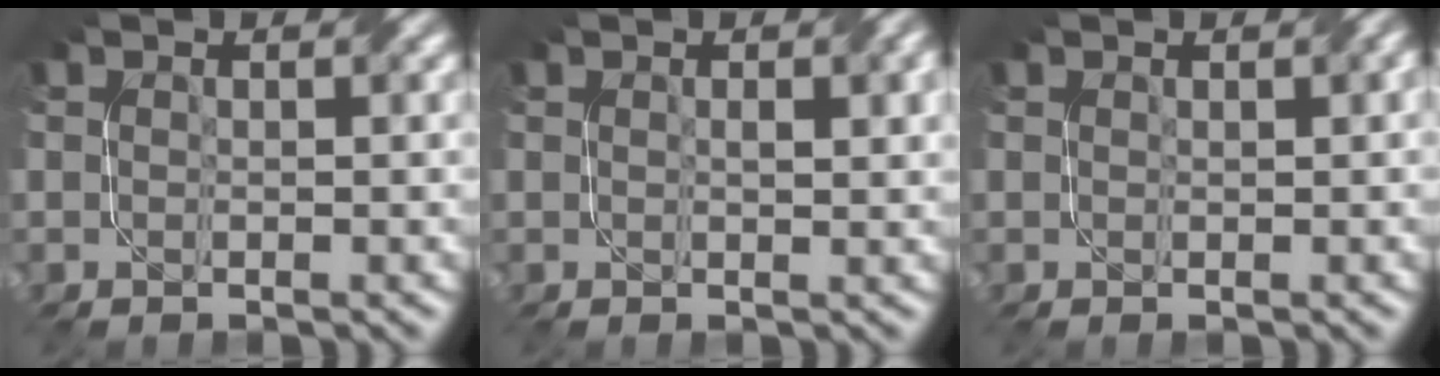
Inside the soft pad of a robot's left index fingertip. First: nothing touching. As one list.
[{"total": 1.8, "force": [0.5, 0.5, 1.7], "torque": [-0.022, 0.001, 0.011]}, {"total": 0.7, "force": [0.4, 0.0, 0.6], "torque": [-0.007, 0.002, 0.007]}]